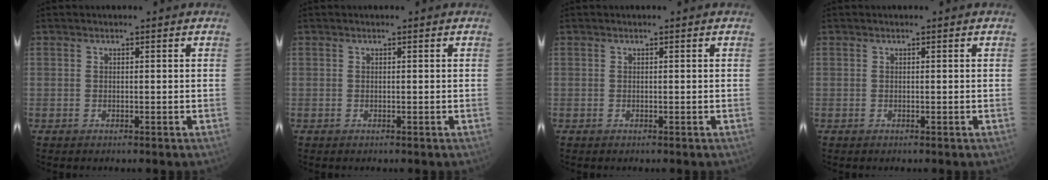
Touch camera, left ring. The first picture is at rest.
{"total": 0.0}
{"total": 0.0}
{"total": 0.0}